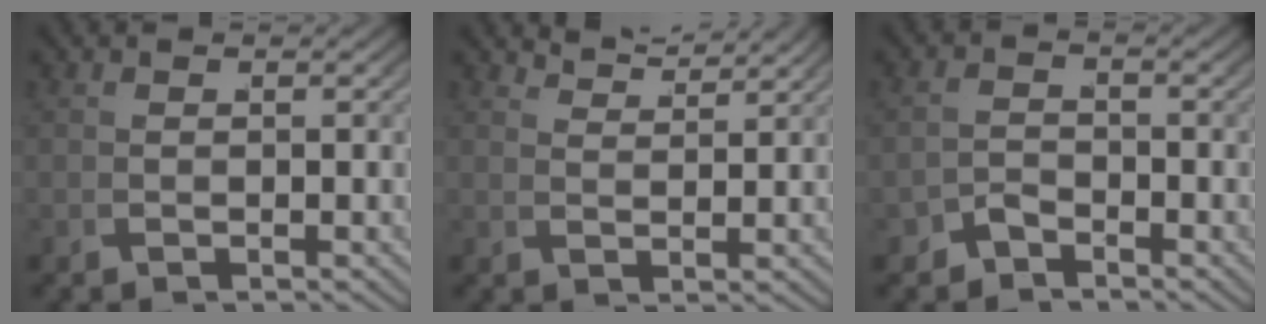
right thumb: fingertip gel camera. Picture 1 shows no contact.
{"total": 3.7, "force": [3.7, 0.0, 0.2], "torque": [0.004, 0.005, 0.068]}
{"total": 2.0, "force": [-1.9, 0.8, 0.0], "torque": [0.006, -0.009, -0.031]}